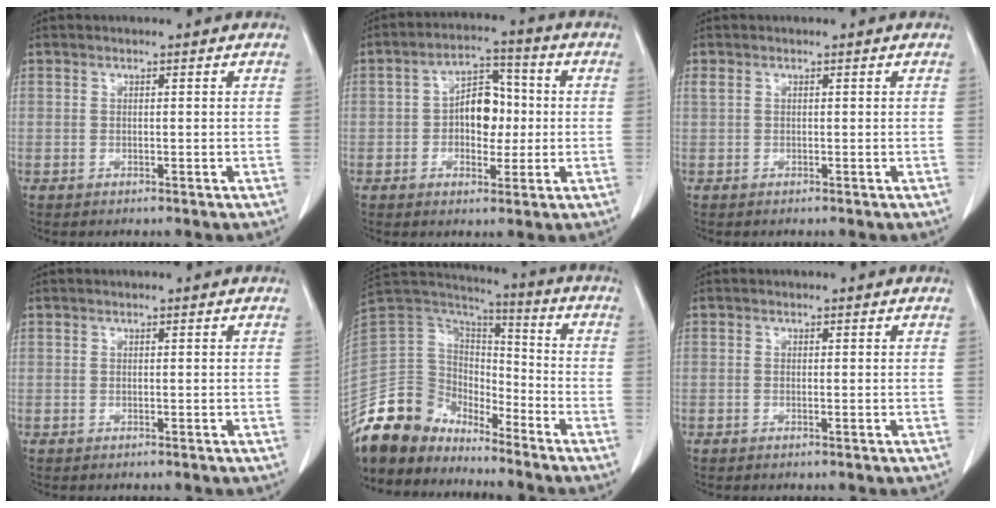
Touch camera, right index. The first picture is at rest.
{"total": 7.8, "force": [-0.1, 4.6, 6.3], "torque": [-0.100, 0.023, -0.004]}
{"total": 0.8, "force": [0.4, 0.5, 0.5], "torque": [-0.015, 0.016, 0.011]}
{"total": 0.0}
{"total": 14.5, "force": [-12.5, 6.7, 3.0], "torque": [-0.060, 0.053, -0.242]}
{"total": 0.5, "force": [-0.1, 0.1, 0.5], "torque": [-0.010, -0.003, 0.000]}